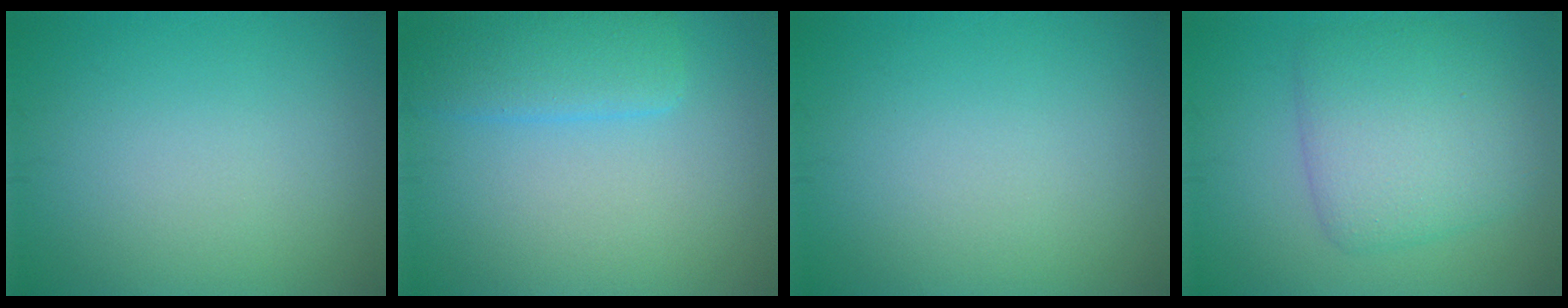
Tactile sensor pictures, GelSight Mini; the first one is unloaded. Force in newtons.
{"total": 3.7, "press": 3.7, "slide": 0.4}
{"total": 0.0}
{"total": 5.8, "press": 5.8, "slide": 0.1}